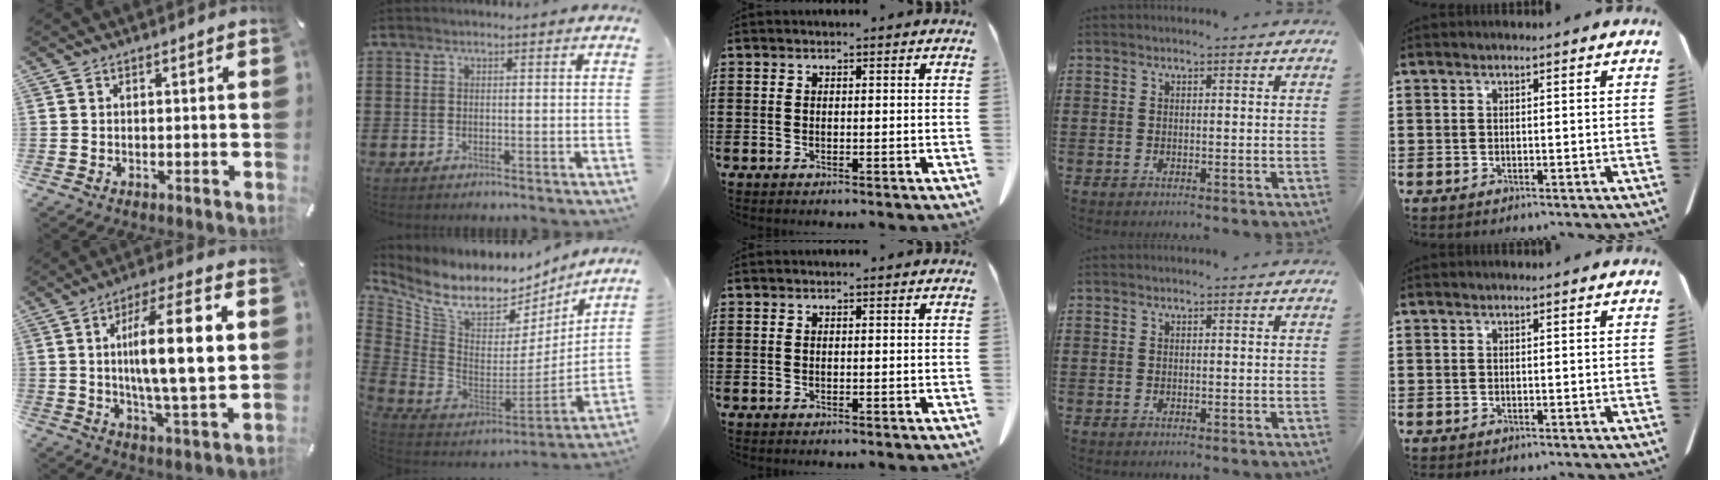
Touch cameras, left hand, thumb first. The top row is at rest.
{"thumb": {"total": 17.1, "force": [3.2, 4.1, 16.3], "torque": [-0.280, -0.005, 0.040]}, "index": {"total": 9.1, "force": [6.3, 4.7, 4.5], "torque": [-0.131, -0.051, 0.112]}}